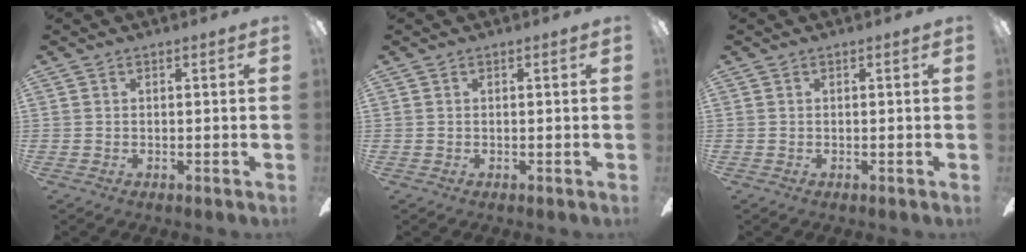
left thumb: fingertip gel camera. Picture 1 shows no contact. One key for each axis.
{"total": 0.0}
{"total": 0.0}